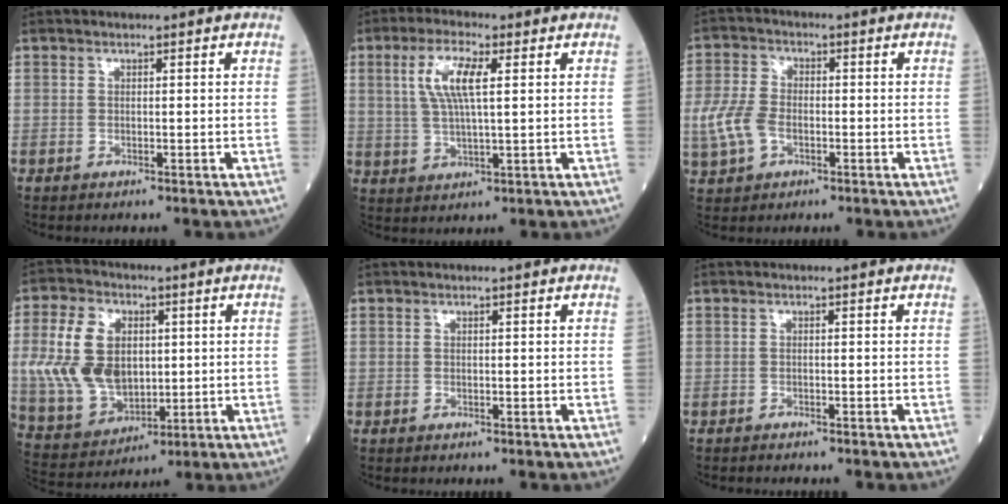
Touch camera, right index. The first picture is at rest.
{"total": 7.2, "force": [2.3, 1.4, 6.7], "torque": [-0.144, 0.008, 0.048]}
{"total": 6.6, "force": [-1.6, 4.3, 4.8], "torque": [-0.128, 0.005, -0.032]}
{"total": 13.2, "force": [1.5, 8.8, 9.7], "torque": [-0.221, 0.016, 0.043]}
{"total": 0.0}
{"total": 1.1, "force": [-1.0, -0.1, 0.4], "torque": [-0.005, 0.001, -0.012]}